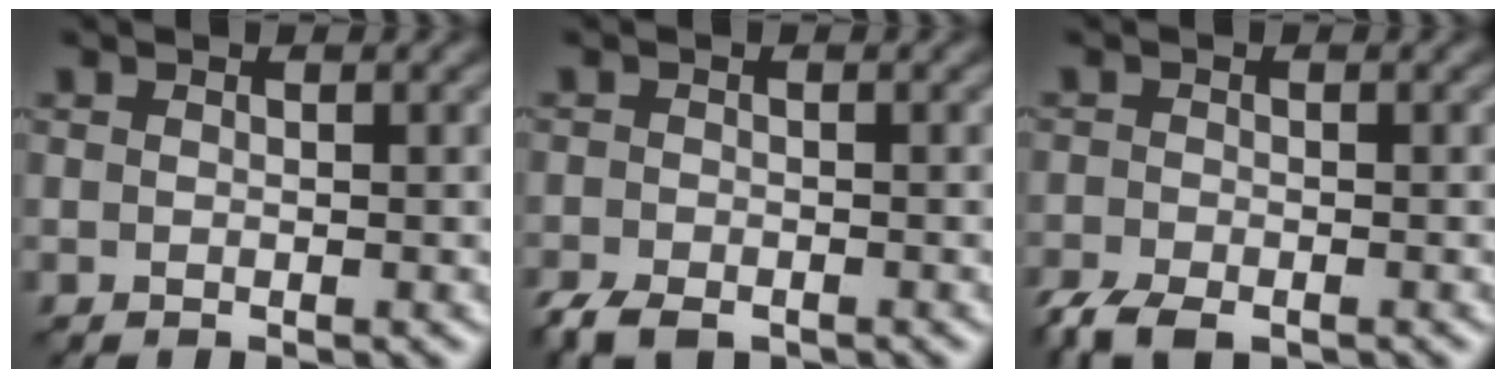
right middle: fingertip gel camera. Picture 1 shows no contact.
{"total": 3.4, "force": [-2.6, 1.5, 1.6], "torque": [-0.028, -0.010, -0.053]}
{"total": 4.3, "force": [-3.2, 1.8, 2.2], "torque": [-0.042, -0.013, -0.066]}